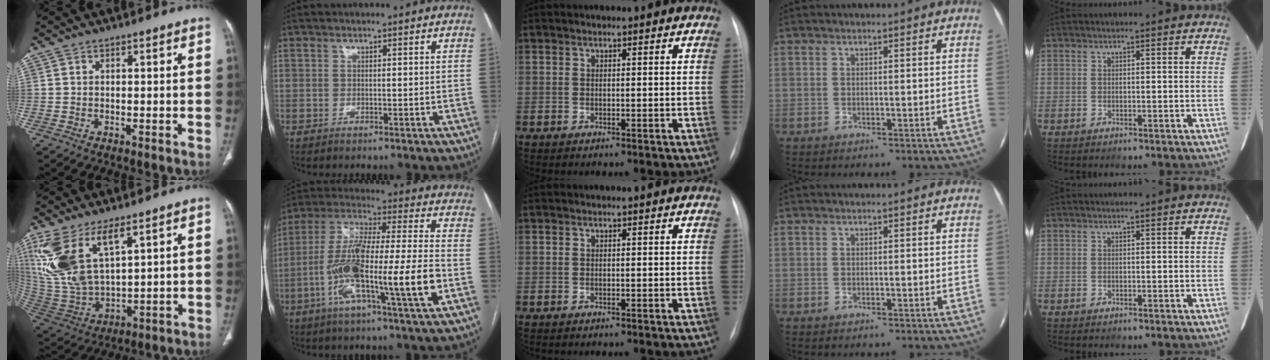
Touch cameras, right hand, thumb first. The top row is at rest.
{"thumb": {"total": 16.7, "force": [8.8, 7.2, 12.2], "torque": [-0.261, -0.031, 0.197]}, "index": {"total": 18.9, "force": [-5.2, 1.2, 18.1], "torque": [-0.337, -0.005, -0.093]}}